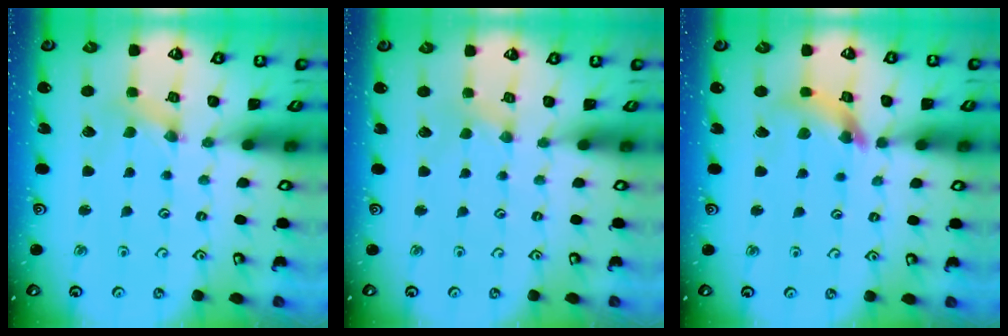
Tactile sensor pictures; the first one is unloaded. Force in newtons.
{"total": 0.0}
{"total": 9.0, "press": 8.9, "slide": 1.0}